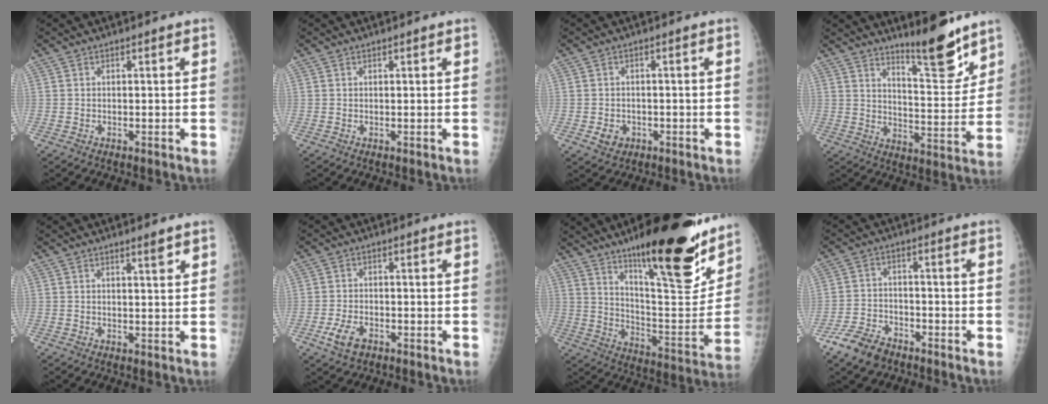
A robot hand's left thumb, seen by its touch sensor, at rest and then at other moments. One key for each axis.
{"total": 0.0}
{"total": 3.1, "fx": -1.1, "fy": 2.6, "fz": 1.2, "tx": -0.011, "ty": 0.004, "tz": -0.011}
{"total": 11.6, "fx": 9.2, "fy": 2.5, "fz": 6.6, "tx": -0.071, "ty": -0.083, "tz": 0.148}
{"total": 1.8, "fx": 1.3, "fy": 0.2, "fz": 1.2, "tx": -0.016, "ty": -0.009, "tz": 0.021}
{"total": 4.9, "fx": -2.6, "fy": 2.8, "fz": 3.0, "tx": -0.059, "ty": 0.009, "tz": -0.046}
{"total": 26.2, "fx": 17.2, "fy": 6.6, "fz": 18.7, "tx": -0.241, "ty": -0.088, "tz": 0.270}
{"total": 7.6, "fx": -5.5, "fy": 4.2, "fz": 3.0, "tx": -0.056, "ty": 0.021, "tz": -0.104}